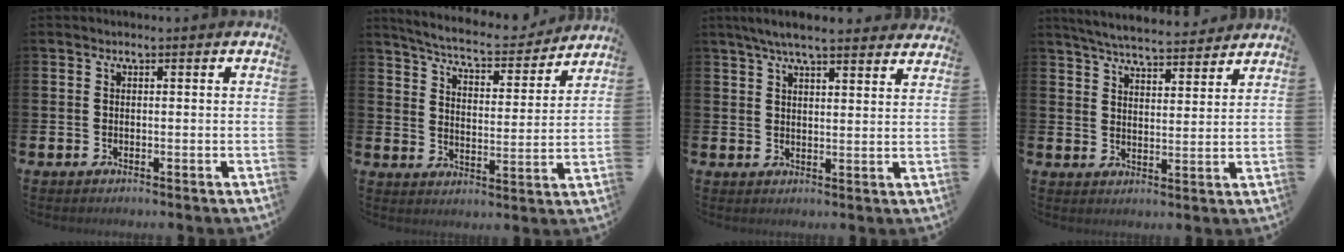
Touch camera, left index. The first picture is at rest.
{"total": 6.5, "force": [6.2, 0.8, 1.7], "torque": [-0.055, -0.048, 0.103]}
{"total": 5.8, "force": [5.3, 0.8, 2.2], "torque": [-0.051, -0.015, 0.096]}
{"total": 5.7, "force": [5.6, 0.5, 1.1], "torque": [-0.034, -0.036, 0.097]}